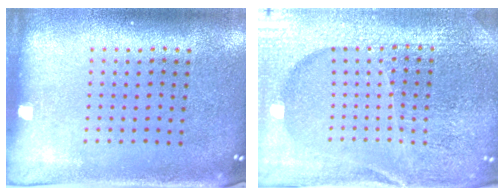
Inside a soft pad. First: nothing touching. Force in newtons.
{"total": 5.4, "press": 4.9, "slide": 2.3}